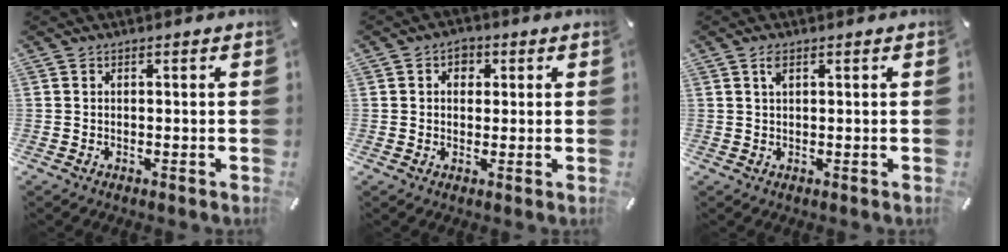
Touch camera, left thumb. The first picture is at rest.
{"total": 3.6, "force": [0.9, 3.1, 1.6], "torque": [-0.012, 0.001, 0.009]}
{"total": 1.8, "force": [0.9, 0.7, 1.4], "torque": [-0.031, 0.002, 0.015]}